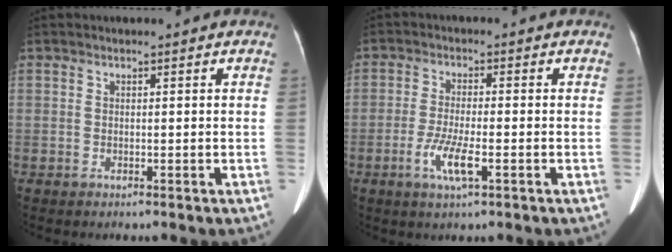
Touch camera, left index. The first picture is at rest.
{"total": 5.2, "force": [-2.3, 0.7, 4.6], "torque": [-0.098, -0.010, -0.040]}